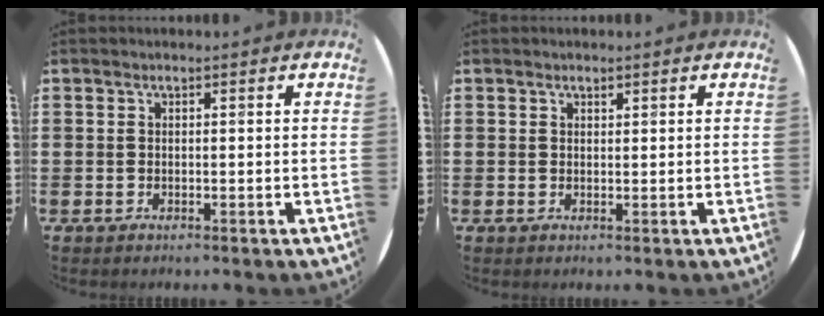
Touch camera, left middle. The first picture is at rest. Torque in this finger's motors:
{"motor_torque": [-0.29, 0.04, -0.06, -0.02]}